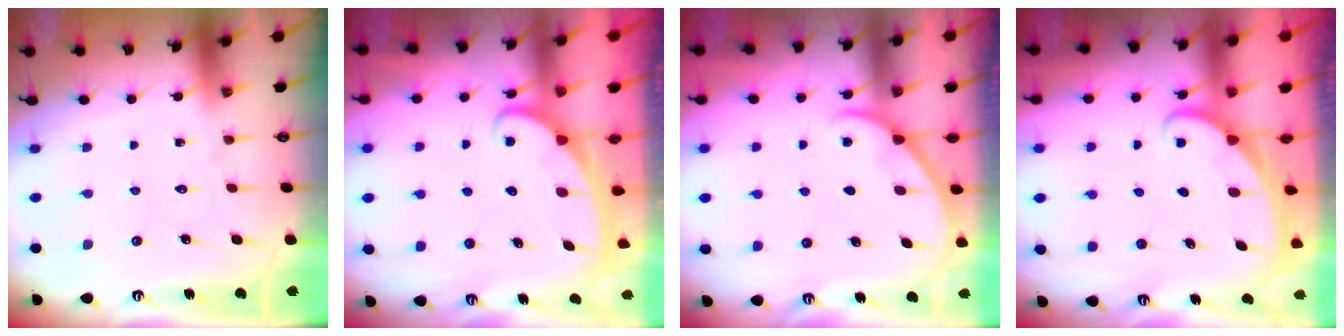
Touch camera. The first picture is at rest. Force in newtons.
{"total": 2.4, "press": 2.4, "slide": 0.4}
{"total": 1.8, "press": 1.8, "slide": 0.1}
{"total": 1.8, "press": 1.7, "slide": 0.1}